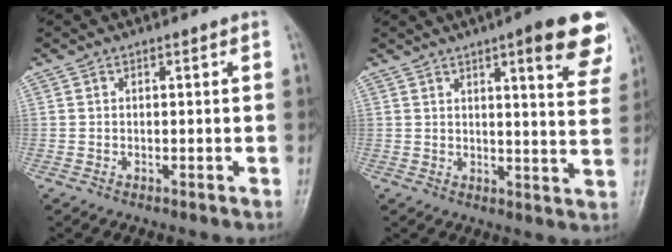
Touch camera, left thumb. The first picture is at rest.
{"total": 13.5, "force": [7.7, 2.8, 10.8], "torque": [-0.110, -0.033, 0.088]}